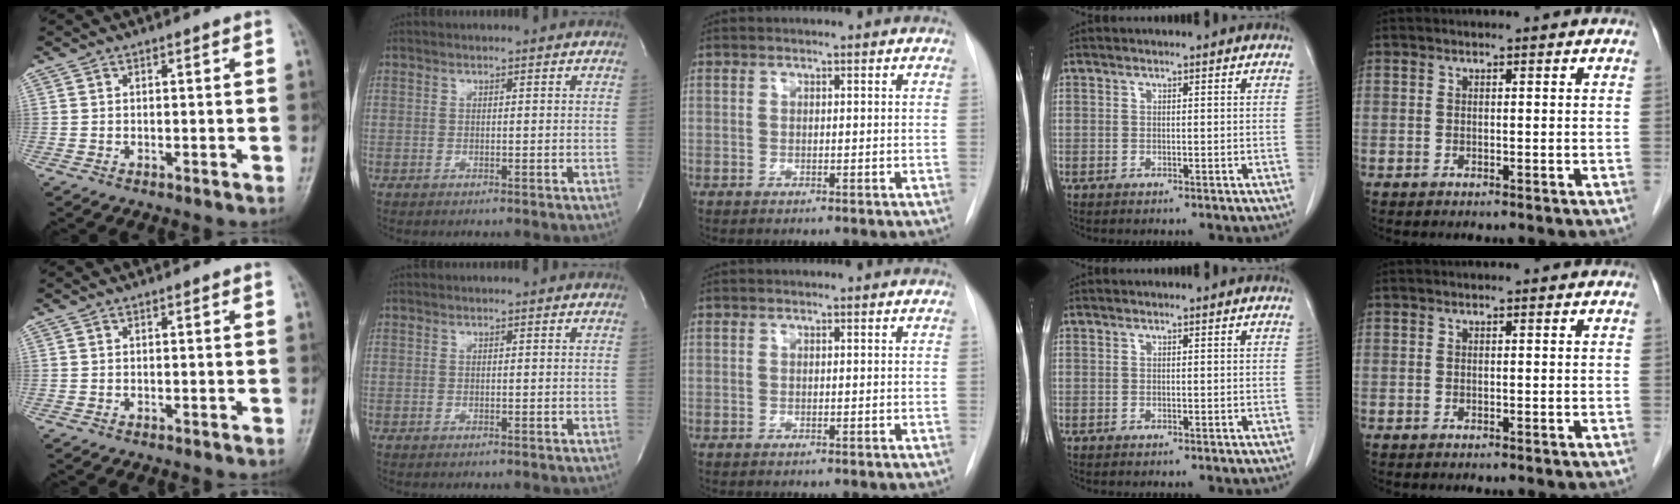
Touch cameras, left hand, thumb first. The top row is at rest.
{}